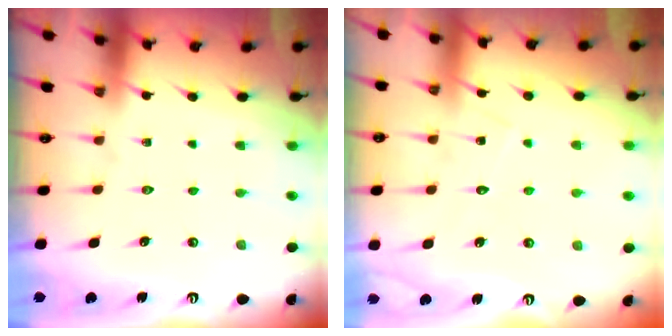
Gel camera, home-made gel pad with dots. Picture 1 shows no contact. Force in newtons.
{"total": 6.8, "press": 6.8, "slide": 0.4}